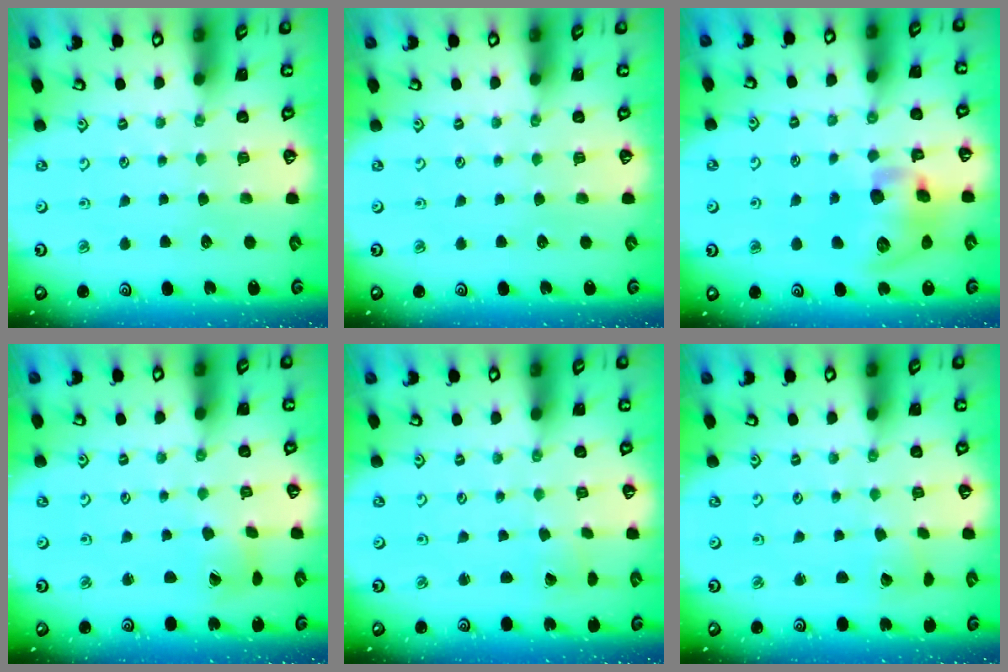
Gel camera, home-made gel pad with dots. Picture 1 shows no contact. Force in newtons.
{"total": 0.0}
{"total": 12.9, "press": 12.7, "slide": 2.0}
{"total": 2.0, "press": 2.0, "slide": 0.4}
{"total": 1.5, "press": 1.5, "slide": 0.0}
{"total": 2.3, "press": 2.3, "slide": 0.1}